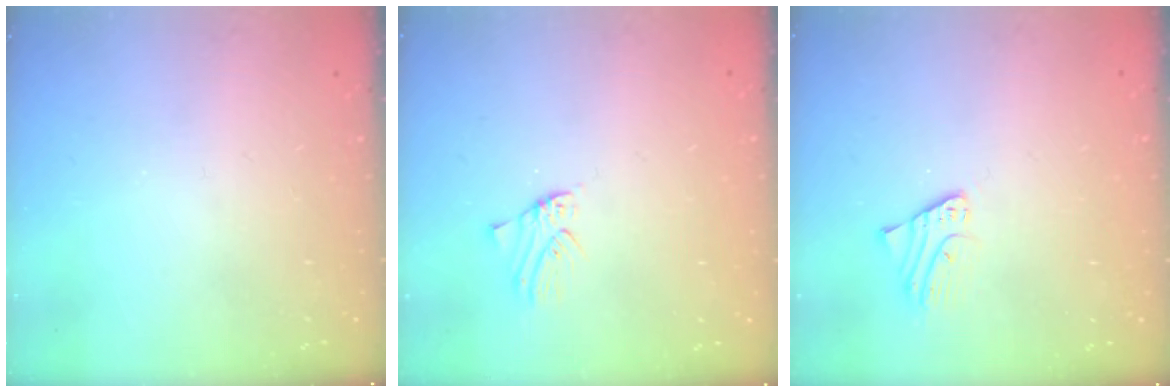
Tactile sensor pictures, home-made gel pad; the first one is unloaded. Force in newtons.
{"total": 0.9, "press": 0.9, "slide": 0.1}
{"total": 2.0, "press": 2.0, "slide": 0.1}